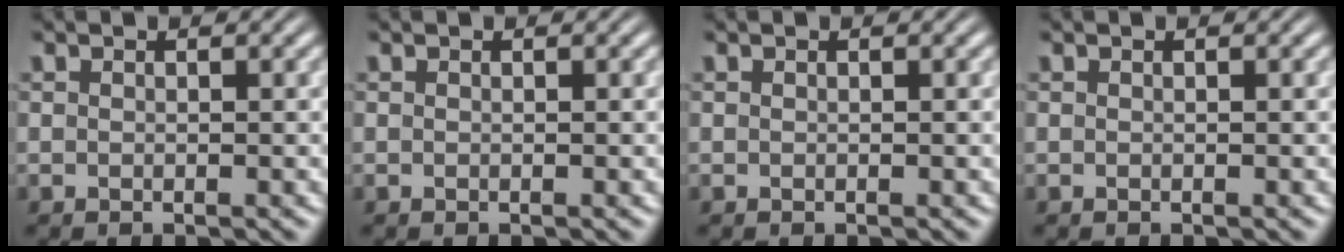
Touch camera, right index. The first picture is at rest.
{"total": 0.0}
{"total": 0.0}
{"total": 0.0}